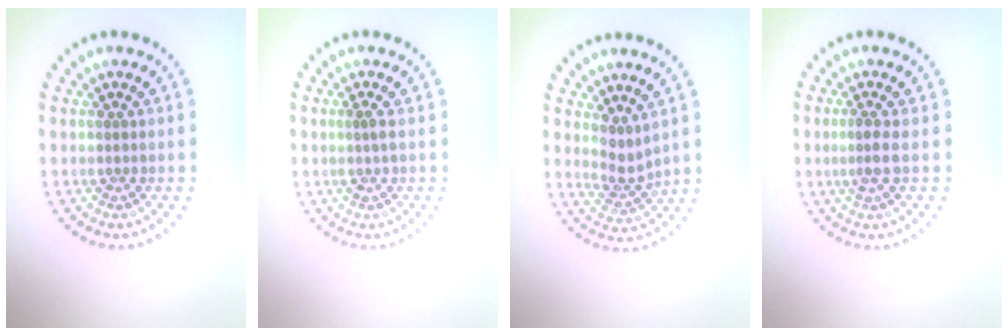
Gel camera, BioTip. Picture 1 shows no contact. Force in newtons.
{"total": 1.1, "press": 0.9, "slide": 0.7}
{"total": 2.3, "press": 1.6, "slide": 1.7}
{"total": 1.9, "press": 1.4, "slide": 1.2}